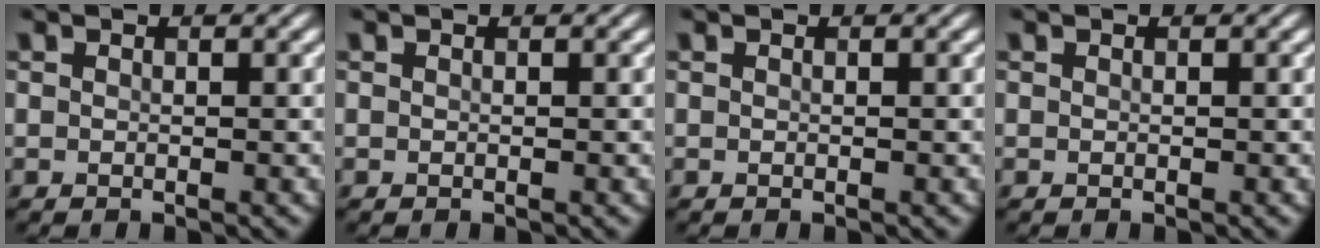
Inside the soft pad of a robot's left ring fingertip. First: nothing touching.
{"total": 0.0}
{"total": 0.0}
{"total": 0.0}